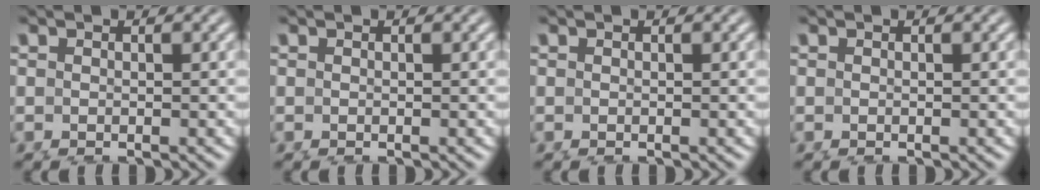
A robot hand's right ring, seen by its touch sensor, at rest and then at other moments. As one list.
[{"total": 0.0}, {"total": 0.0}, {"total": 0.0}]